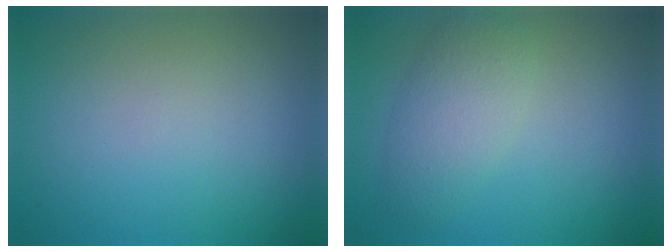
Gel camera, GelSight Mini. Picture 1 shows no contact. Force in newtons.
{"total": 3.6, "press": 3.6, "slide": 0.1}